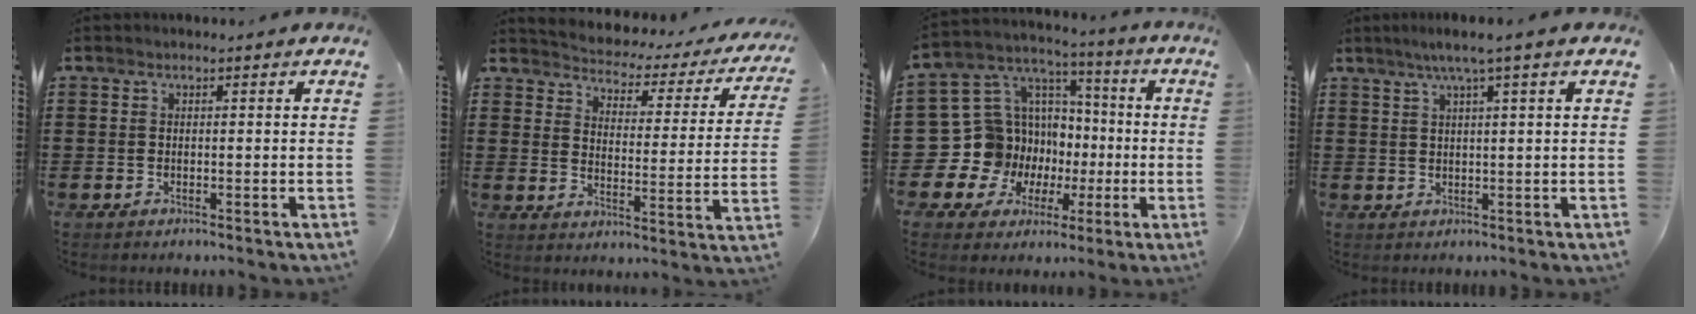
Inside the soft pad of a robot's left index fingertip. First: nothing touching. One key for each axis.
{"total": 2.3, "fx": 2.2, "fy": 0.4, "fz": 0.2, "tx": -0.025, "ty": -0.031, "tz": 0.026}
{"total": 13.3, "fx": -2.8, "fy": 12.6, "fz": 2.9, "tx": -0.124, "ty": -0.017, "tz": -0.021}
{"total": 3.3, "fx": 1.7, "fy": -0.6, "fz": 2.8, "tx": -0.056, "ty": -0.002, "tz": 0.027}